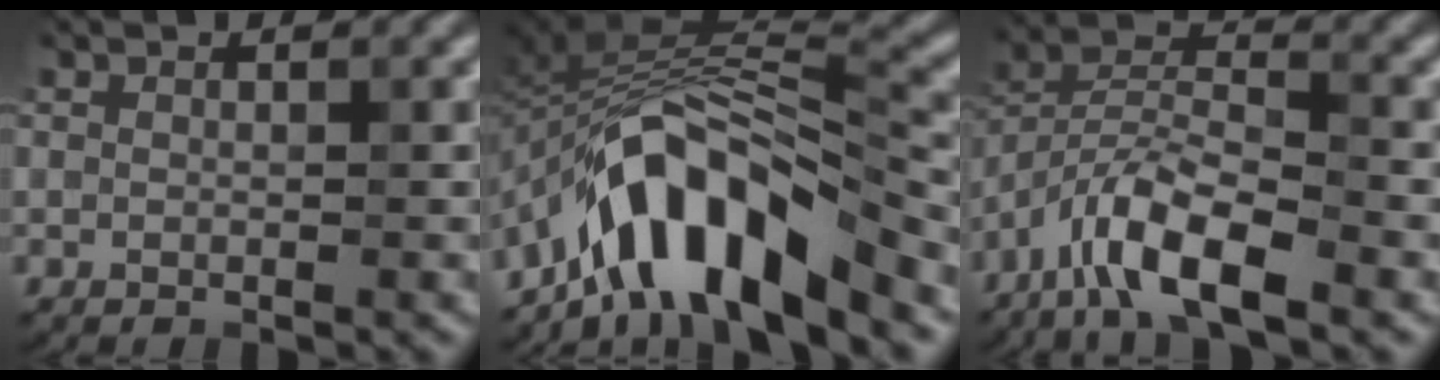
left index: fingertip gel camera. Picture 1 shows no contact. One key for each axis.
{"total": 9.5, "fx": -6.1, "fy": 3.1, "fz": 6.6, "tx": -0.093, "ty": 0.014, "tz": -0.112}
{"total": 7.2, "fx": -4.6, "fy": 2.0, "fz": 5.1, "tx": -0.092, "ty": 0.008, "tz": -0.095}